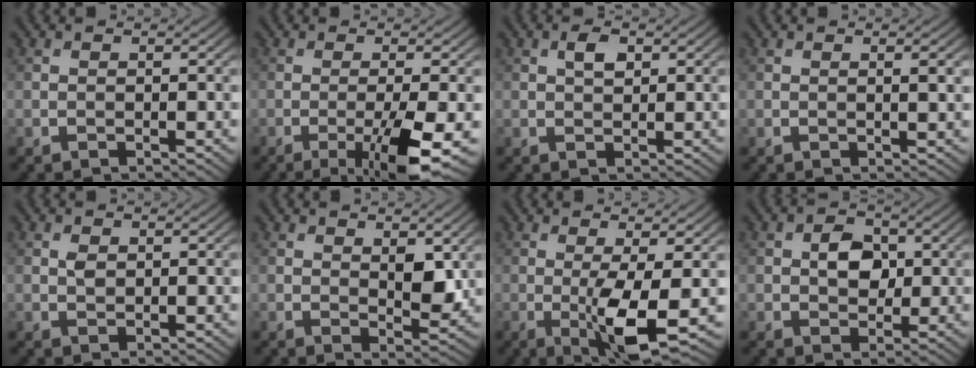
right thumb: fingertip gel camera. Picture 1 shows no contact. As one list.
[{"total": 7.8, "force": [-3.0, 1.1, 7.2], "torque": [-0.111, 0.000, -0.047]}, {"total": 2.1, "force": [0.8, 1.1, 1.6], "torque": [-0.031, 0.003, 0.013]}, {"total": 1.5, "force": [0.5, 0.2, 1.4], "torque": [-0.022, 0.000, 0.007]}, {"total": 1.2, "force": [0.4, 0.8, 0.8], "torque": [-0.019, 0.000, 0.009]}, {"total": 3.9, "force": [1.4, 1.9, 3.1], "torque": [-0.053, -0.009, 0.028]}, {"total": 6.3, "force": [-1.1, 1.0, 6.1], "torque": [-0.117, -0.002, -0.019]}, {"total": 4.3, "force": [0.5, 3.2, 2.8], "torque": [-0.050, 0.000, 0.001]}]